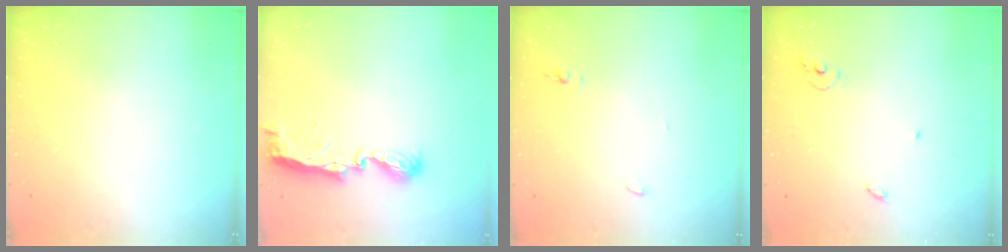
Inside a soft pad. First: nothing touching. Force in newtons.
{"total": 8.0, "press": 8.0, "slide": 0.1}
{"total": 7.7, "press": 4.4, "slide": 6.4}
{"total": 5.2, "press": 5.2, "slide": 0.4}